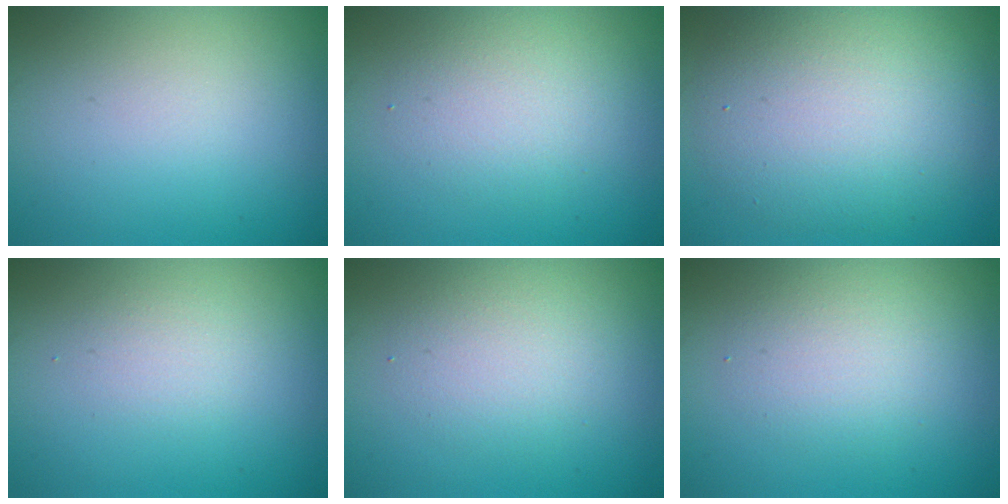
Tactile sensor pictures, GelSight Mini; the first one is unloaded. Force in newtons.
{"total": 2.9, "press": 2.9, "slide": 0.2}
{"total": 7.9, "press": 7.9, "slide": 0.6}
{"total": 1.4, "press": 1.3, "slide": 0.1}
{"total": 2.7, "press": 2.7, "slide": 0.2}
{"total": 2.6, "press": 2.6, "slide": 0.3}